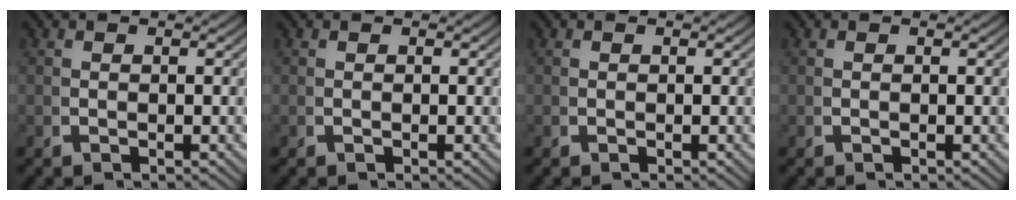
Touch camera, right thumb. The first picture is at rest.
{"total": 0.0}
{"total": 0.0}
{"total": 0.0}